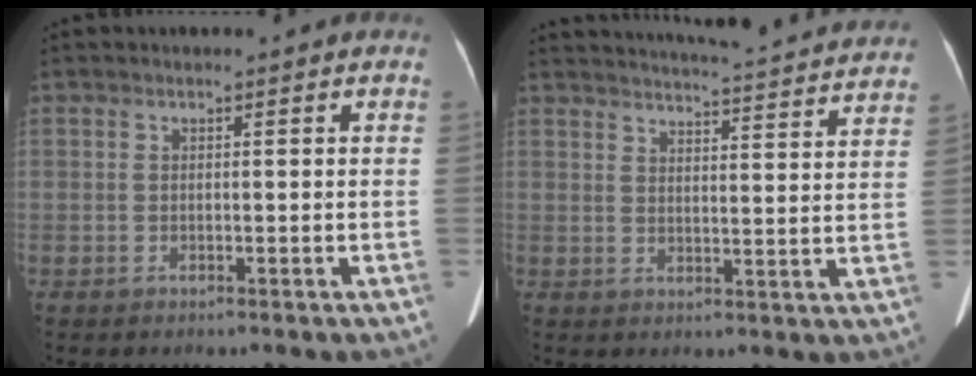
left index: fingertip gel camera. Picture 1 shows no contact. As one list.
[{"total": 24.5, "force": [23.3, 1.5, 7.4], "torque": [-0.111, -0.037, 0.278]}]